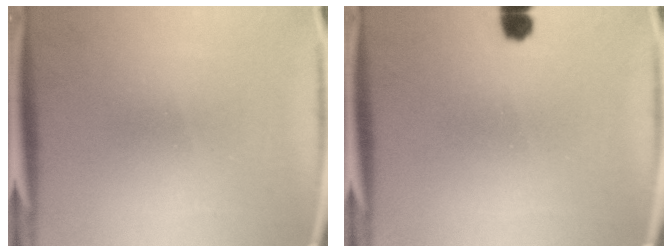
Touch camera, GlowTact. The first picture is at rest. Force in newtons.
{"total": 2.4}